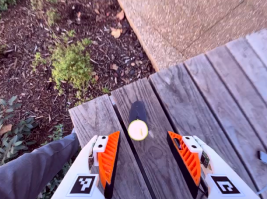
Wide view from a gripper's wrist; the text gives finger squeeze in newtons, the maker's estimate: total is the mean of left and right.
{"total": 0.0}